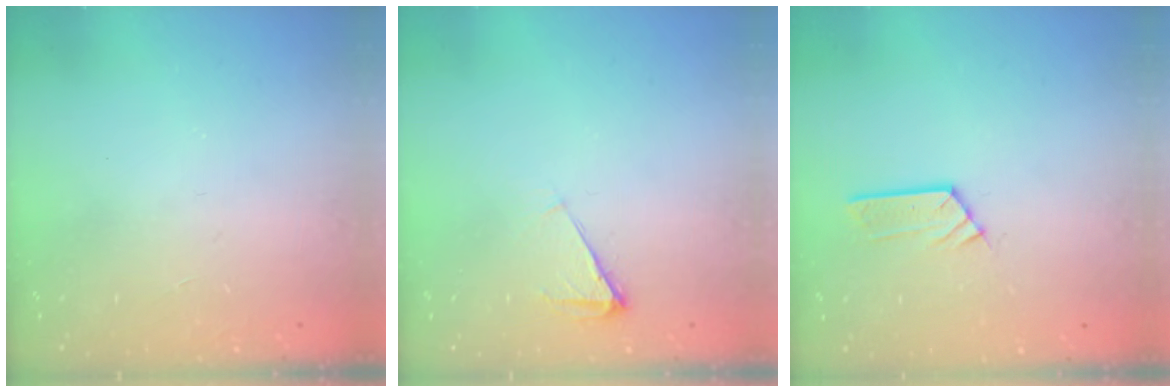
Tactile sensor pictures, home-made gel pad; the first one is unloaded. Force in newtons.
{"total": 4.4, "press": 4.3, "slide": 0.7}
{"total": 4.1, "press": 4.1, "slide": 0.1}